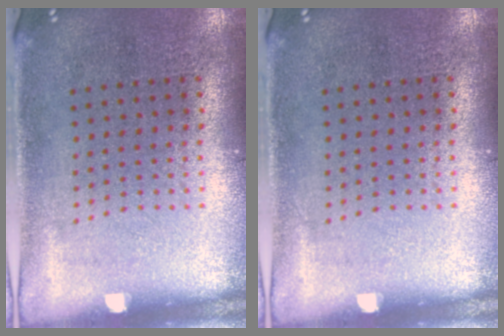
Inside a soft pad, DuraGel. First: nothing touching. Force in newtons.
{"total": 0.0}